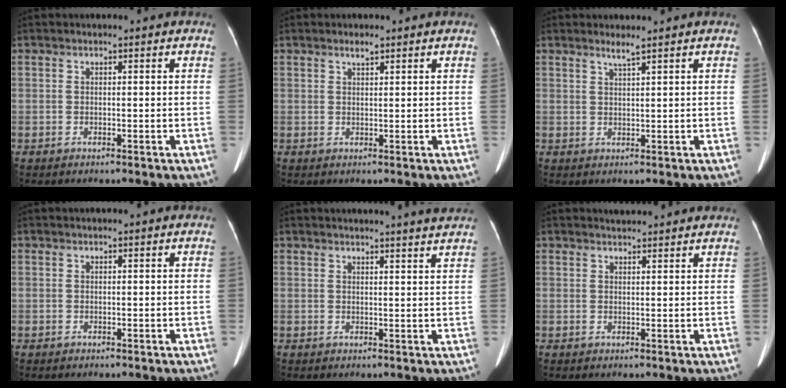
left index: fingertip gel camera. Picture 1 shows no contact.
{"total": 1.2, "force": [0.9, 0.2, 0.7], "torque": [-0.016, 0.003, 0.017]}
{"total": 1.4, "force": [1.1, -0.4, 0.7], "torque": [-0.024, -0.003, 0.025]}
{"total": 0.0}
{"total": 5.9, "force": [5.5, -0.9, 2.1], "torque": [-0.024, 0.002, 0.049]}
{"total": 3.0, "force": [3.0, 0.4, 0.5], "torque": [-0.013, 0.020, 0.039]}